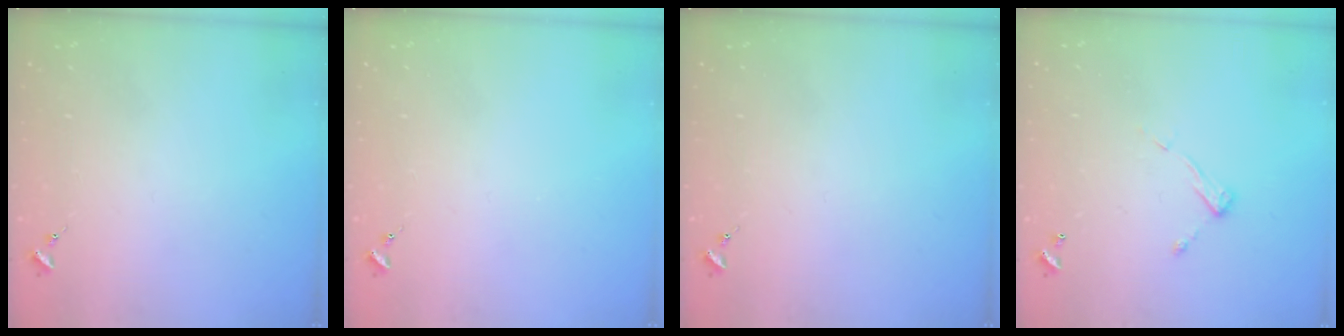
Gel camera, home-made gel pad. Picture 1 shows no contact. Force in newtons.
{"total": 0.0}
{"total": 0.0}
{"total": 7.3, "press": 7.3, "slide": 0.4}